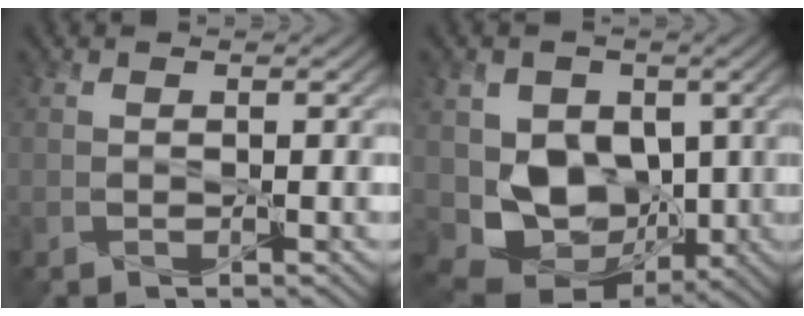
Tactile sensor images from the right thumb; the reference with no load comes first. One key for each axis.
{"total": 8.5, "fx": 0.2, "fy": 6.8, "fz": 5.0, "tx": -0.094, "ty": -0.028, "tz": 0.003}